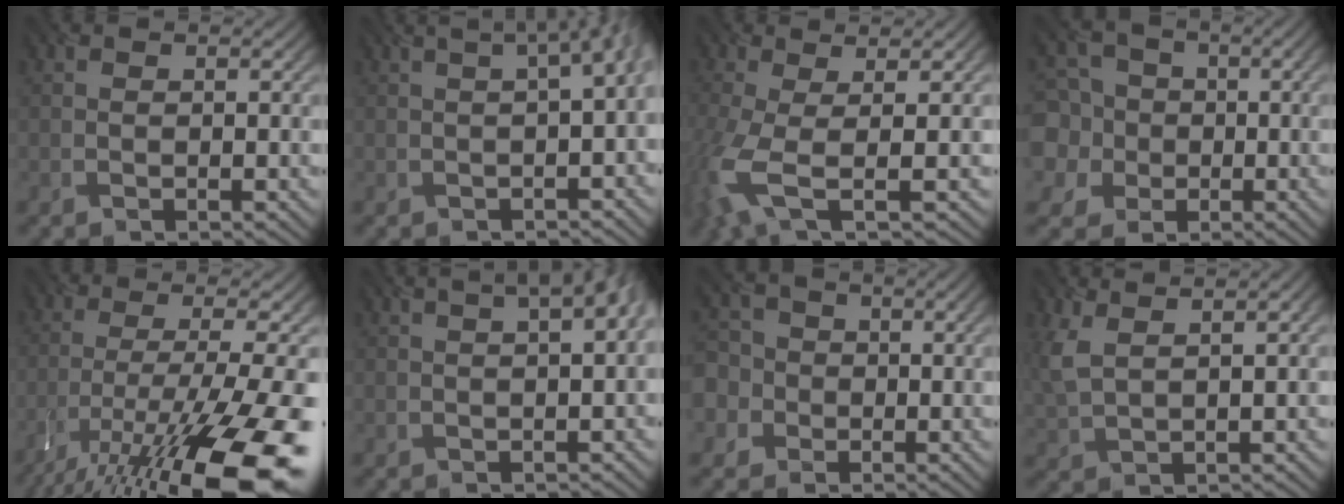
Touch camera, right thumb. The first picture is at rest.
{"total": 6.3, "force": [0.4, 2.4, 5.8], "torque": [-0.048, 0.021, 0.002]}
{"total": 7.0, "force": [-1.3, 2.2, 6.6], "torque": [-0.156, -0.014, -0.028]}
{"total": 8.9, "force": [-0.9, 8.6, 2.2], "torque": [-0.100, 0.000, -0.041]}
{"total": 17.7, "force": [-11.1, 4.1, 13.2], "torque": [-0.231, -0.019, -0.184]}
{"total": 6.3, "force": [1.4, 2.4, 5.7], "torque": [-0.042, 0.026, 0.001]}
{"total": 6.2, "force": [-1.1, 5.9, 1.5], "torque": [-0.058, 0.005, -0.050]}
{"total": 5.3, "force": [2.4, 2.1, 4.2], "torque": [-0.106, 0.007, 0.057]}